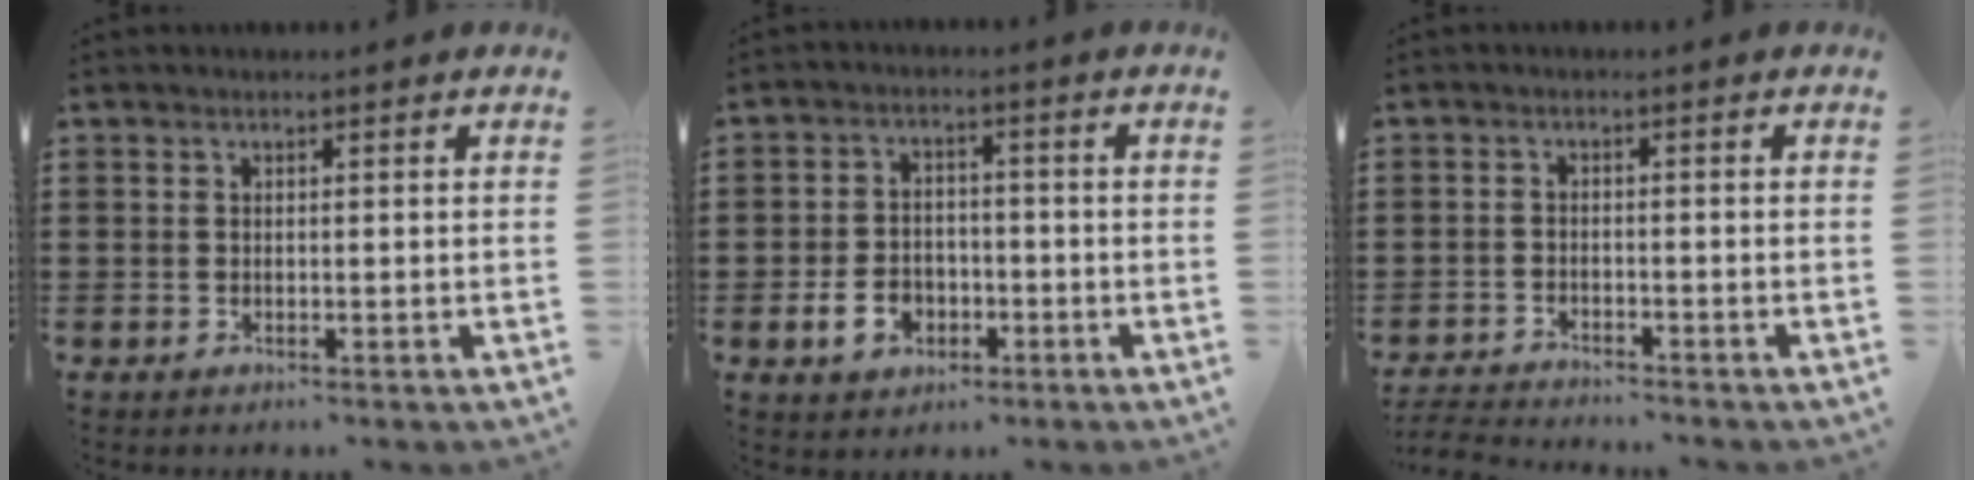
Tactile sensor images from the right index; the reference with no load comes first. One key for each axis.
{"total": 5.0, "fx": -2.0, "fy": 3.8, "fz": 2.6, "tx": -0.064, "ty": 0.006, "tz": -0.042}
{"total": 3.0, "fx": -2.9, "fy": 0.0, "fz": -0.2, "tx": -0.009, "ty": -0.007, "tz": -0.065}